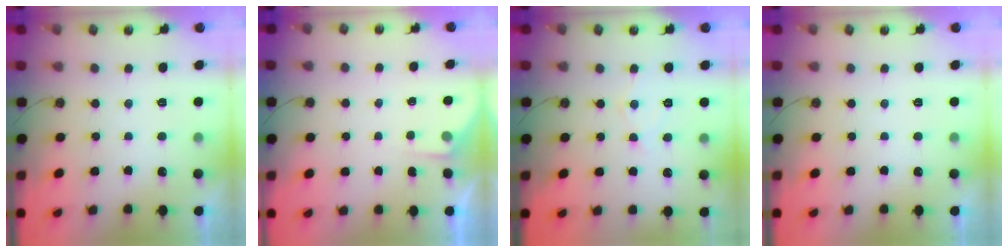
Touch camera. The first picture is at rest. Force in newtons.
{"total": 2.7, "press": 2.7, "slide": 0.4}
{"total": 7.2, "press": 7.2, "slide": 0.3}
{"total": 0.0}